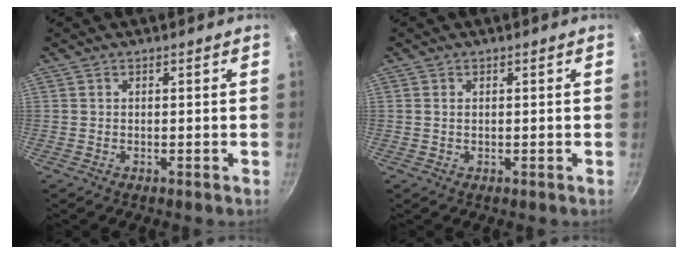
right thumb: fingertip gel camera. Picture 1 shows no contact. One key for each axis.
{"total": 0.8, "fx": 0.2, "fy": 0.5, "fz": 0.6, "tx": -0.010, "ty": 0.002, "tz": 0.003}